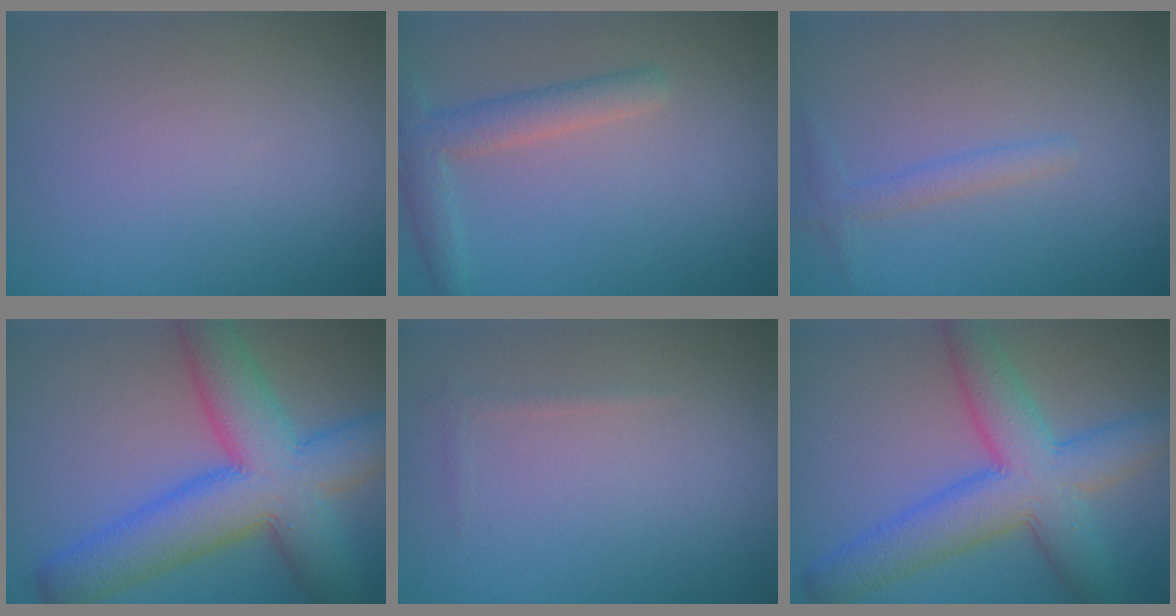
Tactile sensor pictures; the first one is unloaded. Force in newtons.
{"total": 3.3, "press": 3.3, "slide": 0.1}
{"total": 1.4, "press": 1.4, "slide": 0.0}
{"total": 10.1, "press": 10.1, "slide": 0.2}
{"total": 0.6, "press": 0.6, "slide": 0.0}
{"total": 7.7, "press": 7.7, "slide": 0.2}